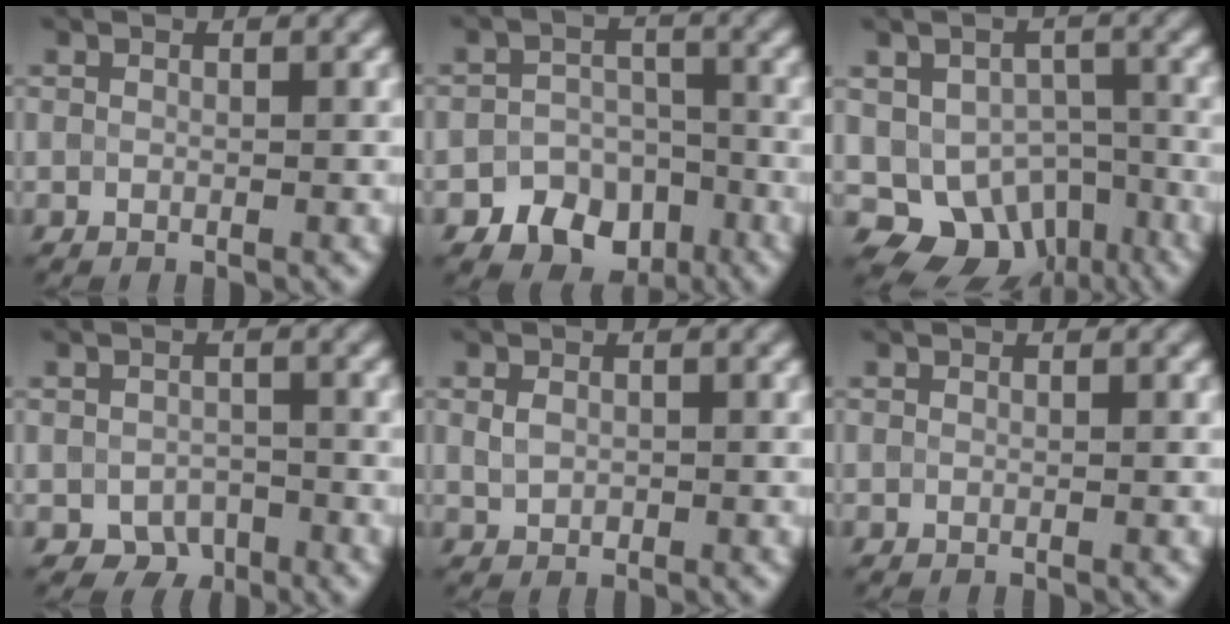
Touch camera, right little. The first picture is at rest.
{"total": 7.9, "force": [-4.8, 5.9, 2.4], "torque": [-0.008, -0.008, -0.092]}
{"total": 7.4, "force": [-3.6, 5.3, 3.8], "torque": [-0.051, -0.017, -0.047]}
{"total": 2.4, "force": [-1.4, 1.8, 0.9], "torque": [-0.012, -0.006, -0.025]}
{"total": 1.4, "force": [0.1, 1.1, 0.9], "torque": [-0.018, -0.001, 0.003]}
{"total": 0.0}